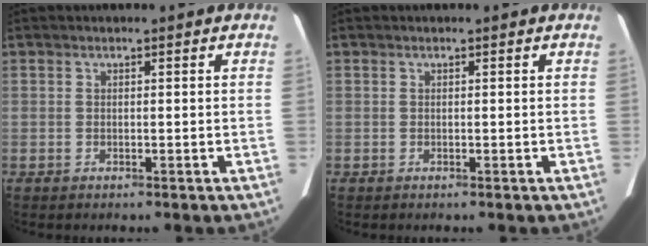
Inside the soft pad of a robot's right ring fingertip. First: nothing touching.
{"total": 0.0}